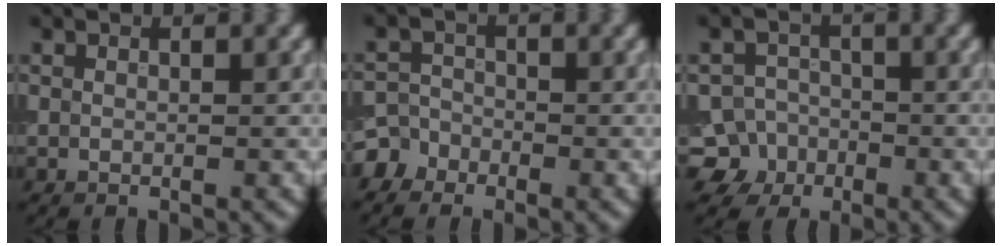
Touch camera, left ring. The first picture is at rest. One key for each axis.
{"total": 3.6, "fx": -2.6, "fy": 2.5, "fz": 0.4, "tx": 0.009, "ty": -0.002, "tz": -0.051}
{"total": 6.1, "fx": -3.3, "fy": 5.0, "fz": 0.9, "tx": 0.003, "ty": -0.009, "tz": -0.074}